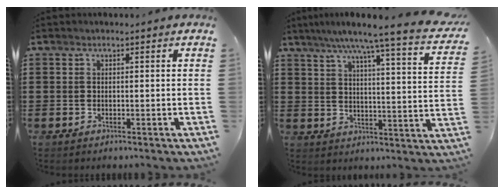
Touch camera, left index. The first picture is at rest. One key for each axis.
{"total": 7.1, "fx": 5.8, "fy": -0.7, "fz": 4.1, "tx": -0.095, "ty": -0.041, "tz": 0.090}